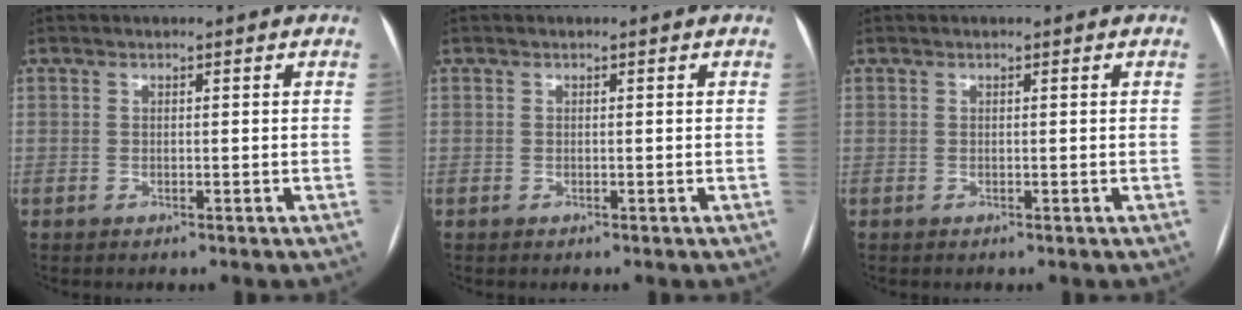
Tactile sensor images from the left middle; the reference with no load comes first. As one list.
[{"total": 0.0}, {"total": 0.0}]